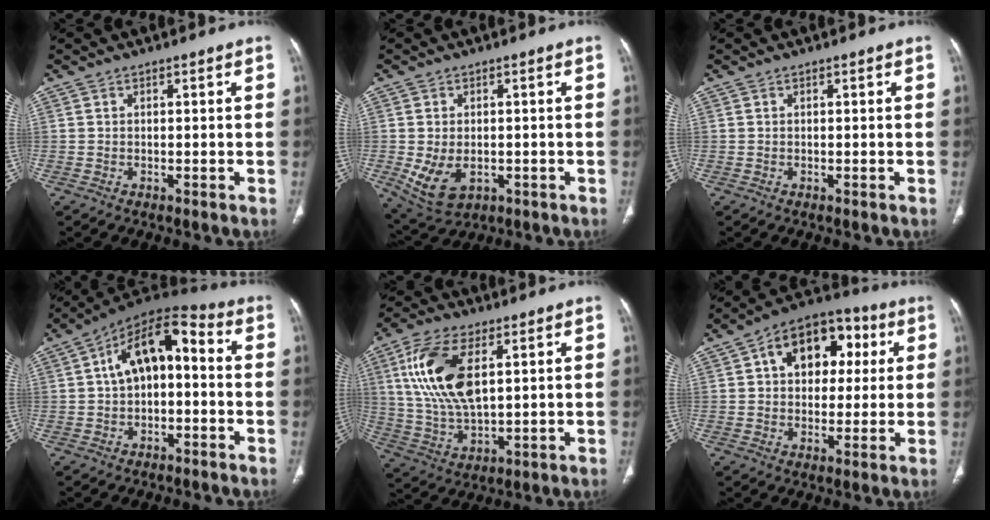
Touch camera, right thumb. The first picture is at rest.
{"total": 8.1, "force": [-1.6, 5.3, 5.9], "torque": [-0.106, -0.002, -0.009]}
{"total": 0.0}
{"total": 13.7, "force": [1.1, 7.0, 11.7], "torque": [-0.176, 0.049, 0.008]}
{"total": 15.7, "force": [4.7, 7.6, 13.0], "torque": [-0.264, -0.012, 0.096]}
{"total": 15.0, "force": [4.1, 10.2, 10.3], "torque": [-0.108, 0.017, 0.056]}